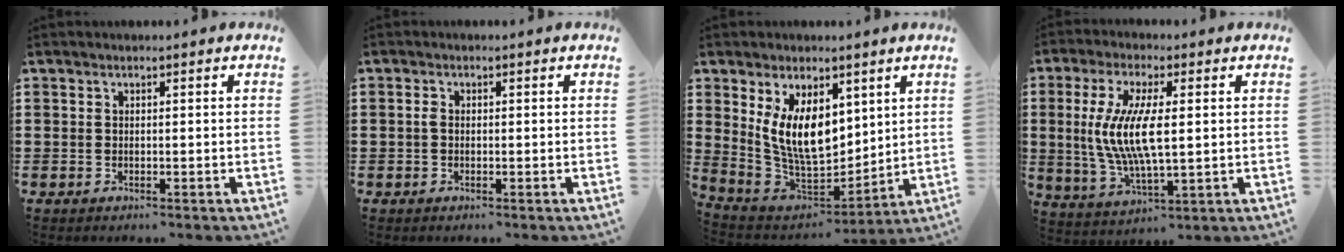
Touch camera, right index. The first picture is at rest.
{"total": 0.9, "force": [-0.3, 0.5, 0.7], "torque": [-0.024, -0.004, -0.009]}
{"total": 10.3, "force": [3.7, 5.8, 7.7], "torque": [-0.185, -0.013, 0.068]}
{"total": 9.7, "force": [0.7, 3.1, 9.1], "torque": [-0.199, -0.005, 0.006]}